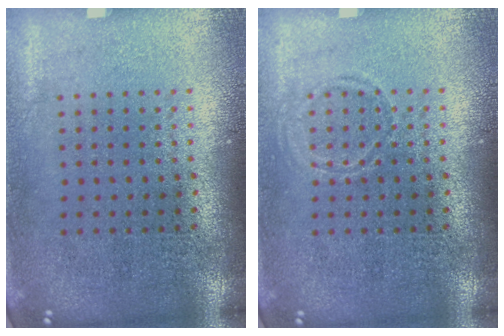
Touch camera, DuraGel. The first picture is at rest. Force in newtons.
{"total": 0.8, "press": 0.8, "slide": 0.1}